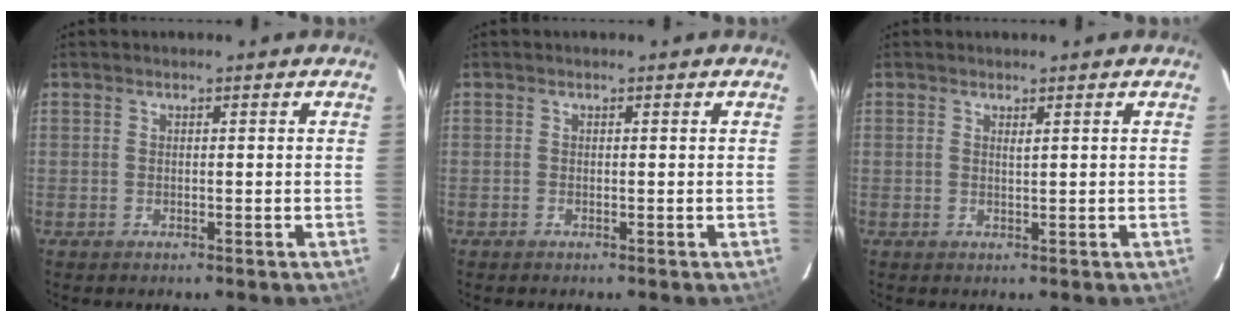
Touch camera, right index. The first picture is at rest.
{"total": 0.0}
{"total": 0.6, "force": [0.4, 0.0, 0.4], "torque": [-0.008, 0.000, 0.007]}